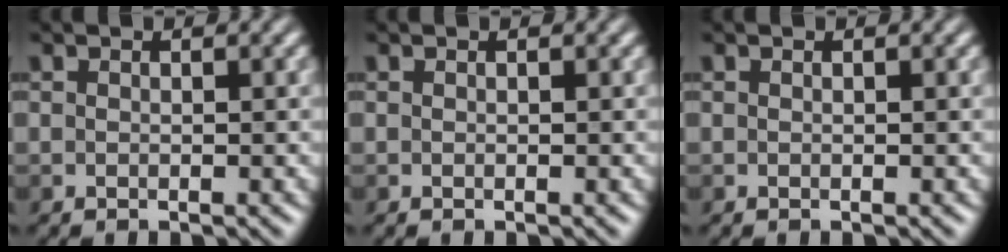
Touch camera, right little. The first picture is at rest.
{"total": 0.0}
{"total": 0.0}